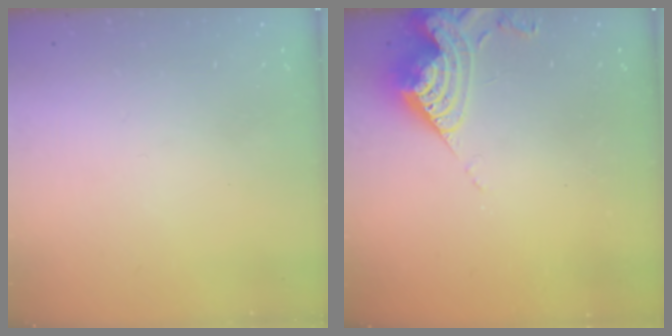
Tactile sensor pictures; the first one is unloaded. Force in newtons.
{"total": 10.0, "press": 9.9, "slide": 1.0}